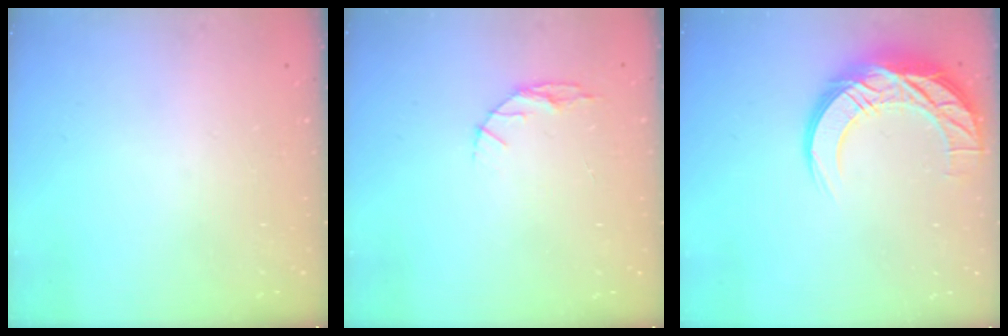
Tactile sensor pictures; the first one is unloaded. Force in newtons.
{"total": 4.4, "press": 4.4, "slide": 0.5}
{"total": 15.9, "press": 15.9, "slide": 1.2}